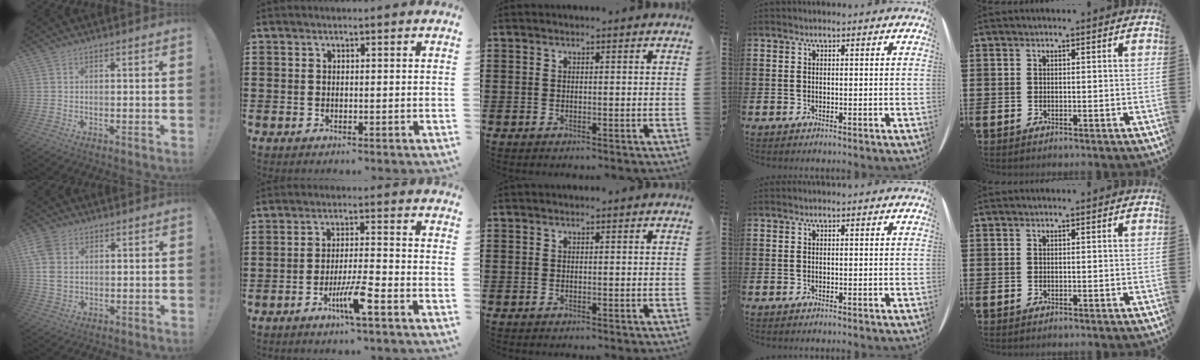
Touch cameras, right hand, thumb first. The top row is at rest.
{"thumb": {"total": 7.9, "force": [2.3, 6.0, 4.6], "torque": [-0.095, -0.004, 0.046]}, "index": {"total": 5.9, "force": [-3.2, 0.4, 5.0], "torque": [-0.100, -0.011, -0.060]}}